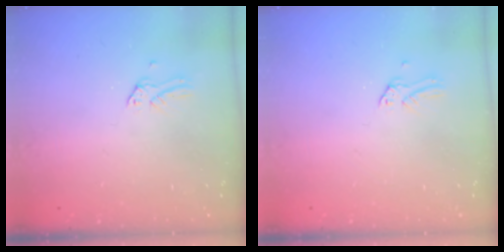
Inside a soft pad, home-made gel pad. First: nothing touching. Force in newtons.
{"total": 0.0}